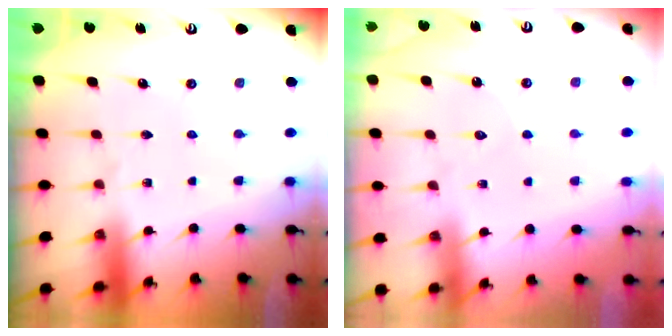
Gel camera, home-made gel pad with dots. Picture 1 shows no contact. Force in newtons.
{"total": 4.8, "press": 4.8, "slide": 0.2}